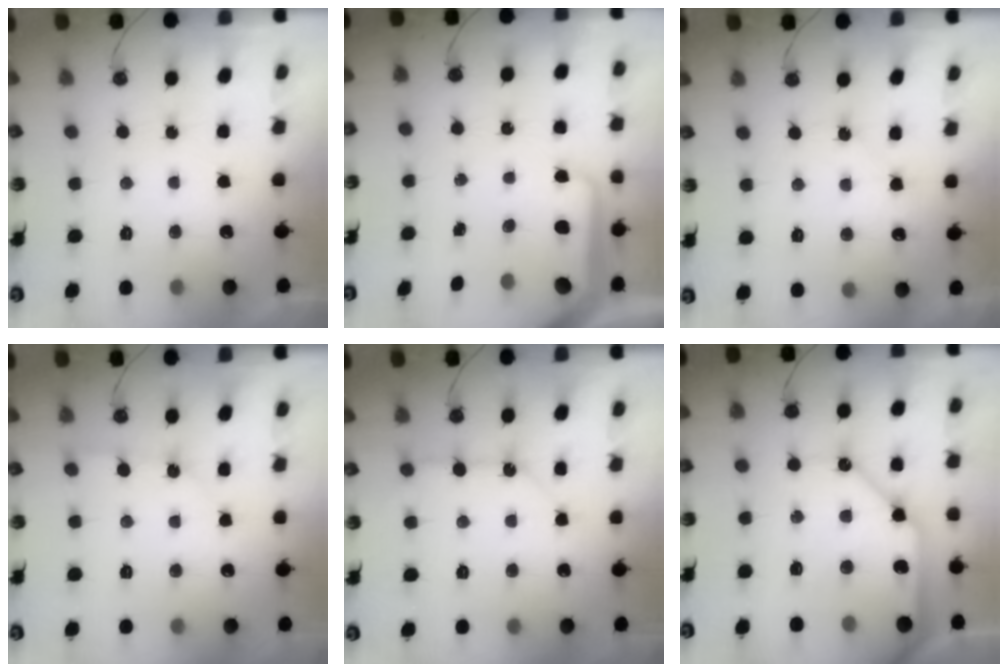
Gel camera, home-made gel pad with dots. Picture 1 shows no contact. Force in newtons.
{"total": 10.7, "press": 10.7, "slide": 1.0}
{"total": 5.7, "press": 5.7, "slide": 0.6}
{"total": 4.9, "press": 4.9, "slide": 0.6}
{"total": 8.9, "press": 8.9, "slide": 0.8}
{"total": 22.6, "press": 22.3, "slide": 3.1}